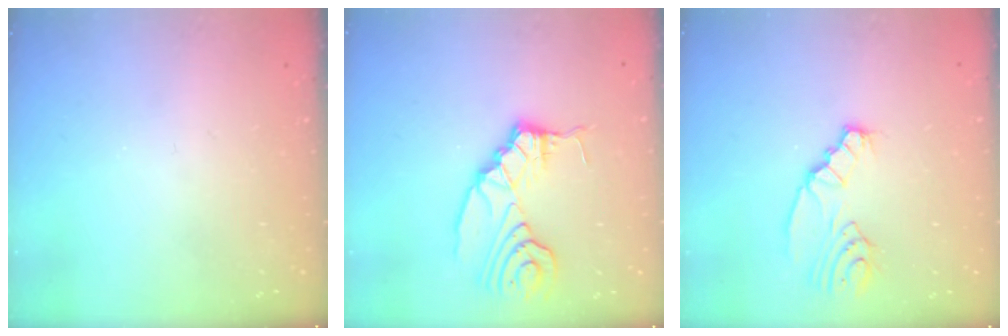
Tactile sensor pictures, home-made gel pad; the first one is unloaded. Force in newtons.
{"total": 9.1, "press": 9.1, "slide": 0.3}
{"total": 4.0, "press": 3.9, "slide": 0.5}